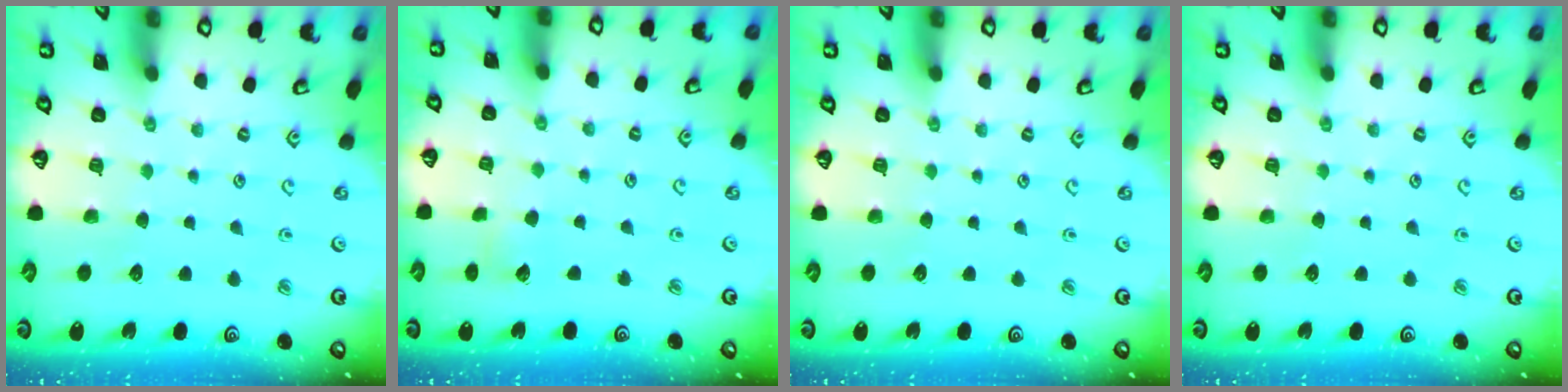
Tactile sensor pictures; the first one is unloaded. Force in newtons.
{"total": 2.7, "press": 2.7, "slide": 0.4}
{"total": 0.0}
{"total": 0.0}